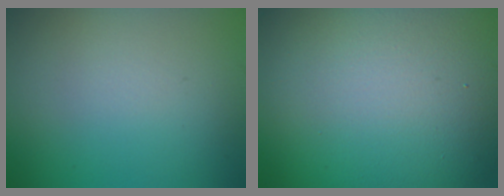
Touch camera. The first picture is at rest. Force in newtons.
{"total": 19.9, "press": 19.9, "slide": 1.1}